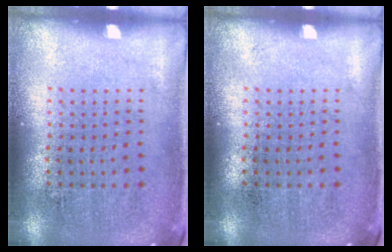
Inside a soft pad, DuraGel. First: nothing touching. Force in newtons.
{"total": 0.0}